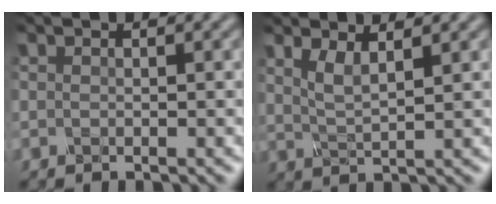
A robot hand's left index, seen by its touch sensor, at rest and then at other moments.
{"total": 2.6, "force": [1.2, 0.7, 2.2], "torque": [-0.044, -0.006, 0.024]}